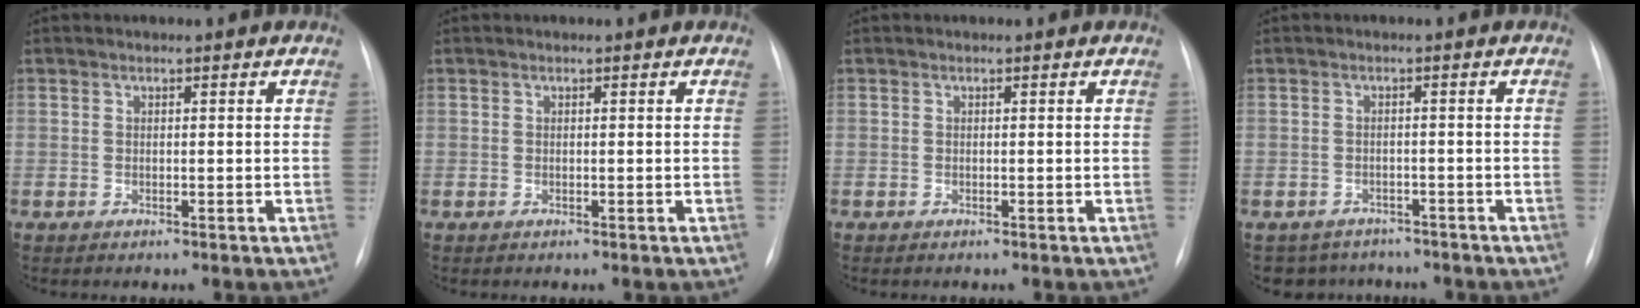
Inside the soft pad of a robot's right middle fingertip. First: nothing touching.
{"total": 0.0}
{"total": 0.0}
{"total": 6.4, "force": [-5.5, 3.2, 0.1], "torque": [-0.001, 0.011, -0.068]}